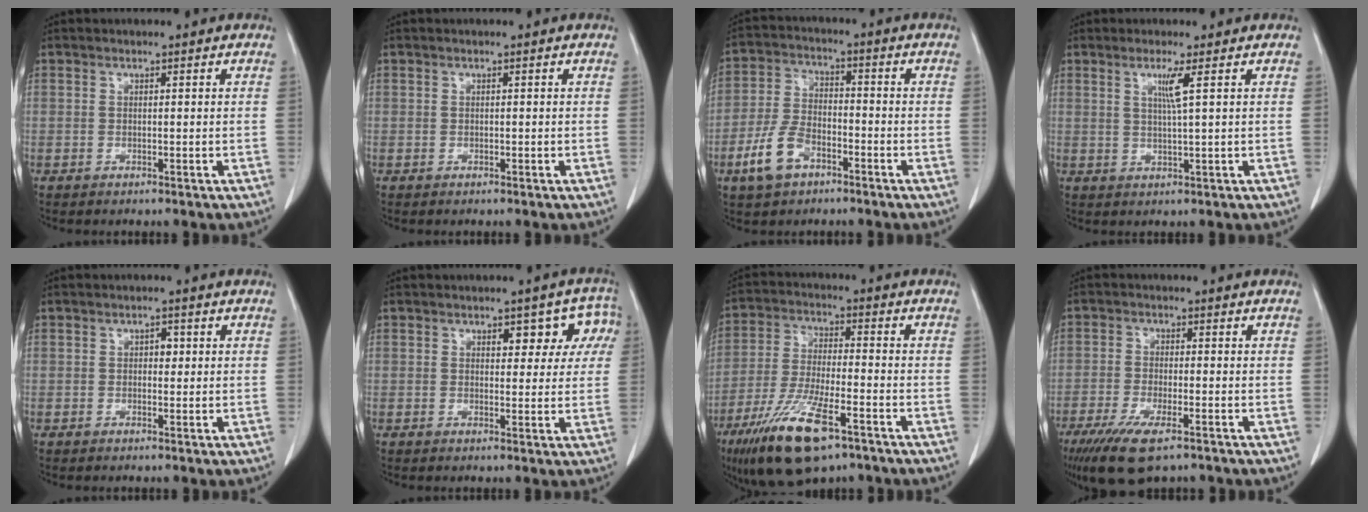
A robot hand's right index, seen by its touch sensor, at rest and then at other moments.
{"total": 0.0}
{"total": 8.2, "force": [-4.4, 4.5, 5.3], "torque": [-0.125, 0.005, -0.081]}
{"total": 3.1, "force": [1.2, -0.8, 2.7], "torque": [-0.055, -0.006, 0.024]}
{"total": 1.4, "force": [0.3, 0.9, 1.1], "torque": [-0.011, 0.003, 0.003]}
{"total": 6.0, "force": [2.2, 3.7, 4.2], "torque": [-0.026, 0.024, 0.023]}
{"total": 14.3, "force": [-8.5, 3.4, 10.9], "torque": [-0.221, -0.027, -0.147]}
{"total": 9.1, "force": [-6.0, 2.2, 6.5], "torque": [-0.116, -0.020, -0.096]}